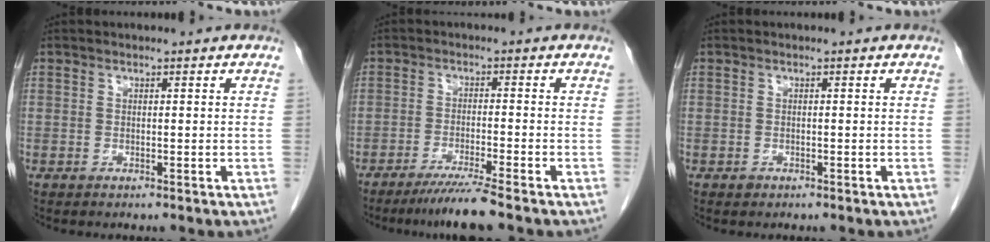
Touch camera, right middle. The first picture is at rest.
{"total": 5.6, "force": [-4.4, -1.2, 3.1], "torque": [-0.055, -0.019, -0.082]}
{"total": 0.6, "force": [-0.4, 0.4, 0.2], "torque": [-0.003, 0.001, -0.007]}